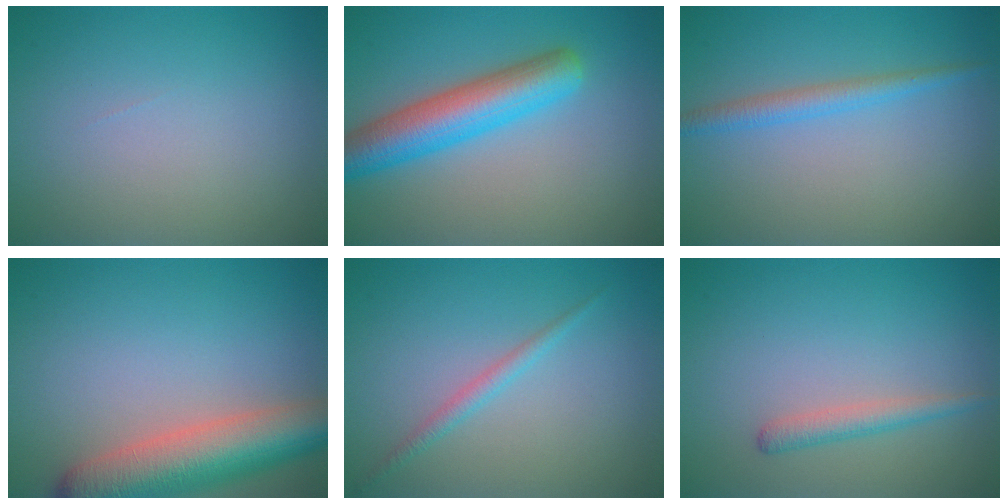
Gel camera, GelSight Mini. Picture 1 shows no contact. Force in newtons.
{"total": 6.3, "press": 6.2, "slide": 0.3}
{"total": 2.1, "press": 2.1, "slide": 0.1}
{"total": 8.3, "press": 8.2, "slide": 0.7}
{"total": 1.4, "press": 1.4, "slide": 0.1}
{"total": 1.7, "press": 1.7, "slide": 0.1}